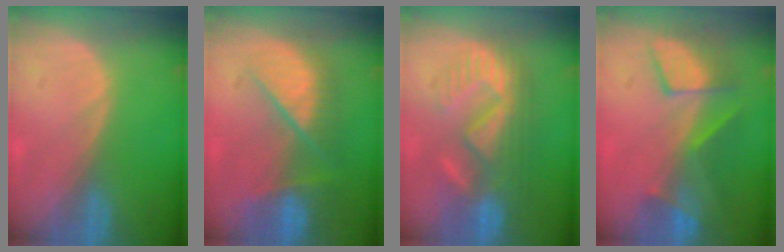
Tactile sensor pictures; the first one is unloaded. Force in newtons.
{"total": 9.8, "press": 8.3, "slide": 5.2}
{"total": 9.7, "press": 9.3, "slide": 3.0}
{"total": 8.0, "press": 7.4, "slide": 3.2}